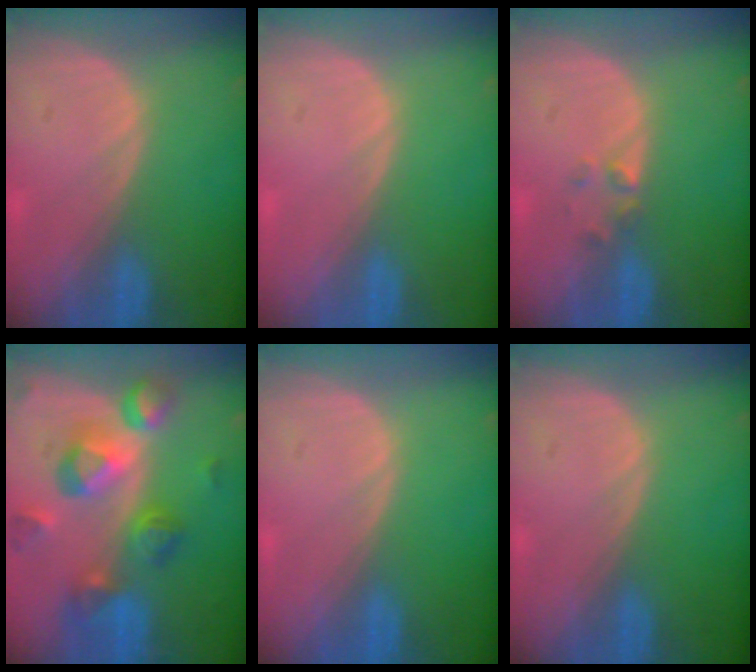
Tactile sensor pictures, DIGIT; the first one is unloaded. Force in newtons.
{"total": 0.6, "press": 0.1, "slide": 0.6}
{"total": 1.6, "press": 1.4, "slide": 0.9}
{"total": 10.4, "press": 9.3, "slide": 4.8}
{"total": 0.0}
{"total": 0.0}